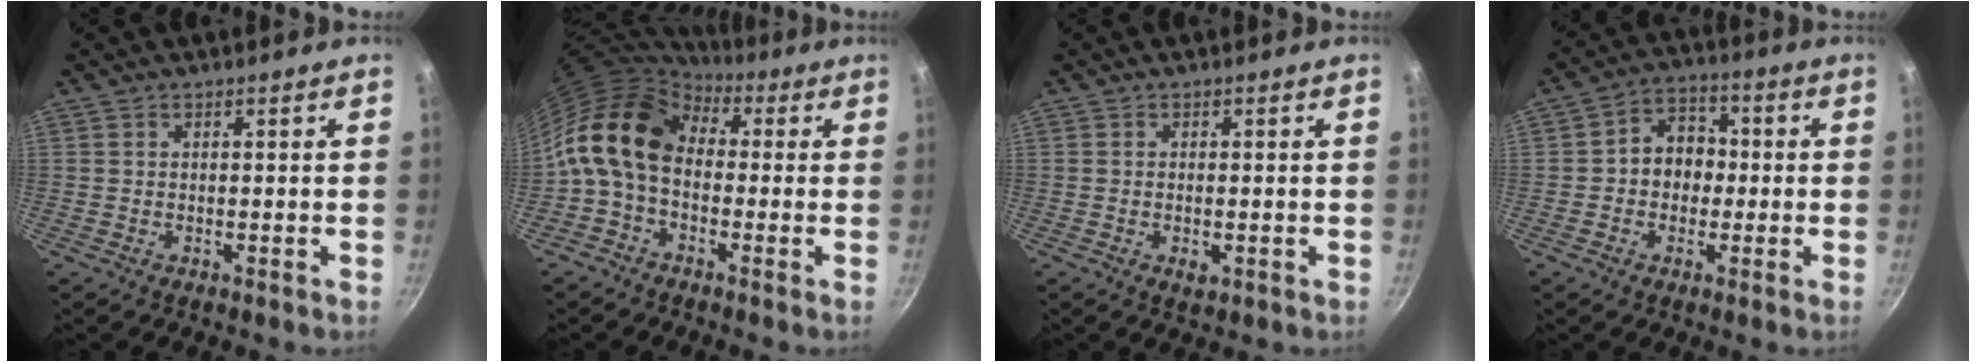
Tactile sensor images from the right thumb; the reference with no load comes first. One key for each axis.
{"total": 13.2, "fx": 0.4, "fy": 9.4, "fz": 9.3, "tx": -0.157, "ty": 0.031, "tz": -0.018}
{"total": 2.0, "fx": -0.5, "fy": 1.0, "fz": 1.7, "tx": -0.029, "ty": -0.003, "tz": -0.008}
{"total": 8.0, "fx": -0.4, "fy": 6.6, "fz": 4.5, "tx": -0.023, "ty": 0.022, "tz": -0.018}